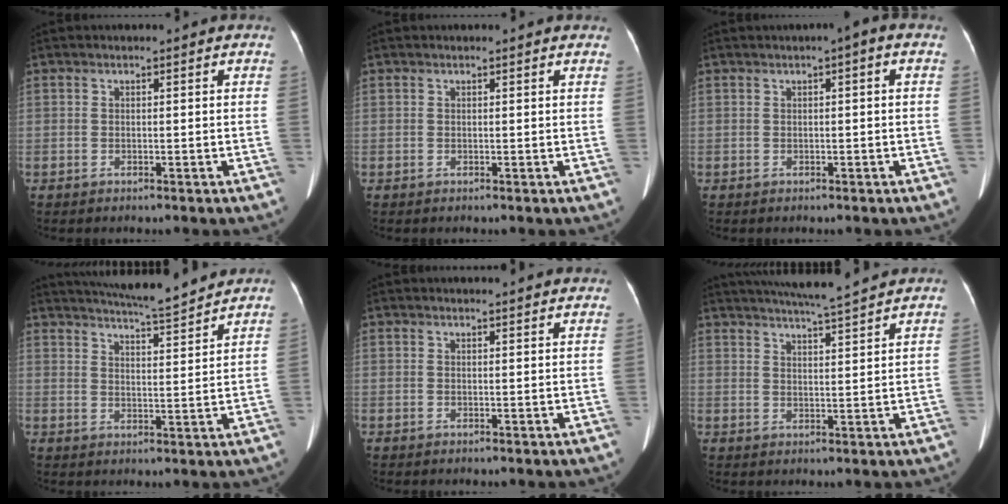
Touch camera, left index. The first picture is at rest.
{"total": 1.7, "force": [1.6, 0.2, 0.4], "torque": [-0.012, 0.008, 0.011]}
{"total": 1.9, "force": [0.5, 0.2, 1.8], "torque": [-0.024, 0.009, 0.004]}
{"total": 11.0, "force": [10.3, -0.2, 3.9], "torque": [-0.067, 0.002, 0.151]}
{"total": 7.0, "force": [6.7, 0.6, 2.0], "torque": [-0.023, 0.018, 0.063]}
{"total": 10.5, "force": [9.5, -0.4, 4.4], "torque": [-0.076, 0.014, 0.138]}